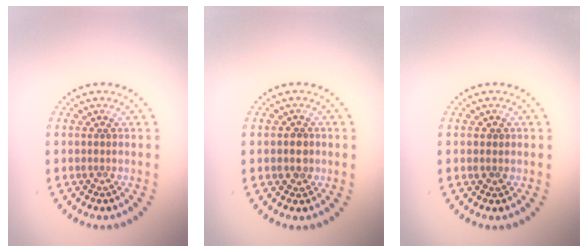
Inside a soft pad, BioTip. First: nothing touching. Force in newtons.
{"total": 1.7, "press": 1.6, "slide": 0.5}
{"total": 0.8, "press": 0.8, "slide": 0.2}